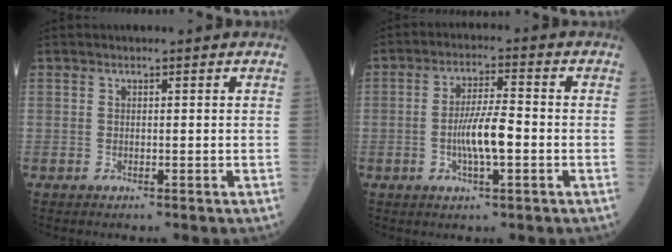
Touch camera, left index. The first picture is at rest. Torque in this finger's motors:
{"motor_torque": [1.23, 0.25, 0.69, 0.19]}